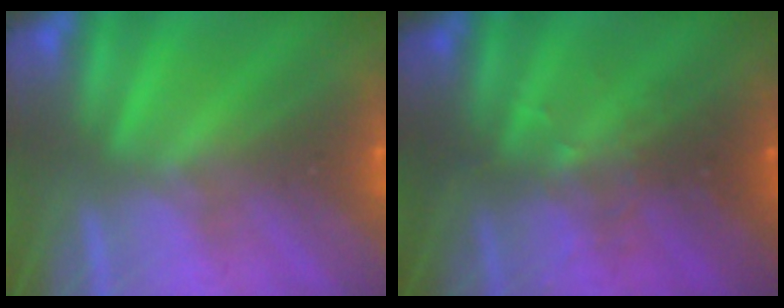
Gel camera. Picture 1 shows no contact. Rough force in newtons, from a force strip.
{"total": 2.9}